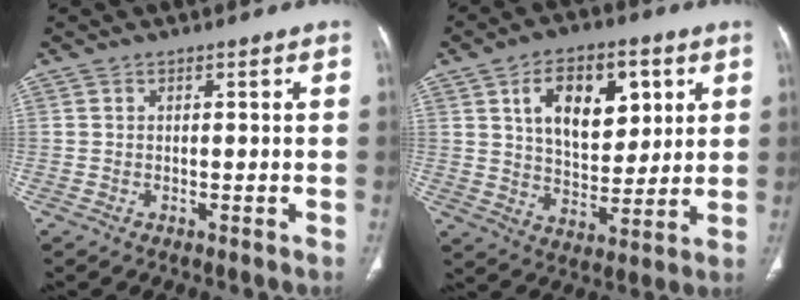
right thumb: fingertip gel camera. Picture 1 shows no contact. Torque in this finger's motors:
{"motor_torque": [0.24, 0.76, 0.15, 0.27, 0.12]}